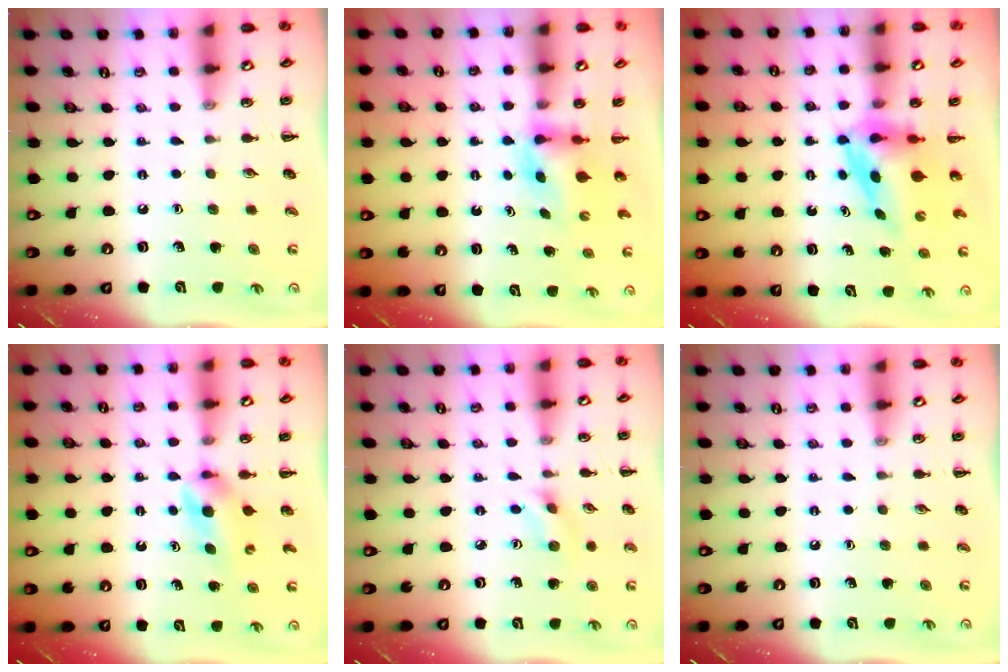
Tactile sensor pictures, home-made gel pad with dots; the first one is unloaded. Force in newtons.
{"total": 3.1, "press": 3.1, "slide": 0.6}
{"total": 4.0, "press": 3.9, "slide": 0.7}
{"total": 3.9, "press": 3.8, "slide": 1.0}
{"total": 2.7, "press": 2.6, "slide": 0.8}
{"total": 0.0}